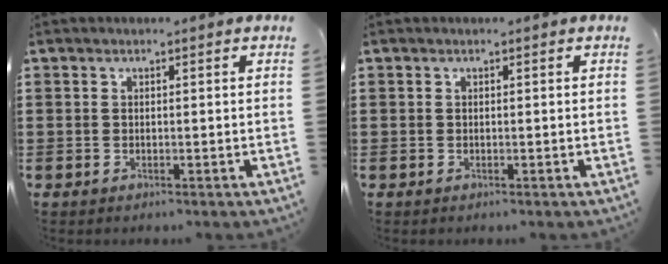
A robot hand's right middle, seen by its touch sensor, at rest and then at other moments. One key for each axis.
{"total": 0.0}